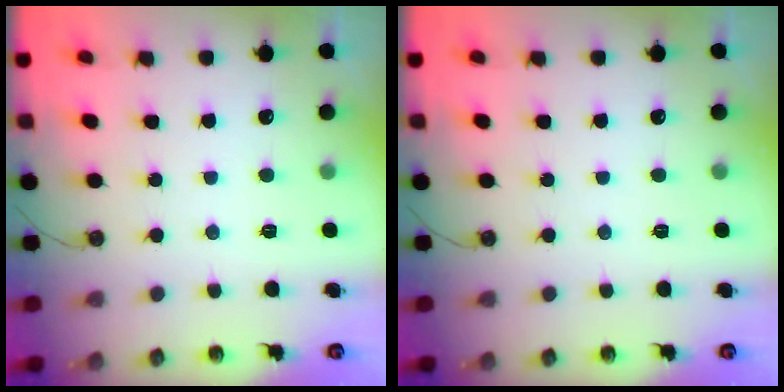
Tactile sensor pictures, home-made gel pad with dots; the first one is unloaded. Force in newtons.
{"total": 0.0}